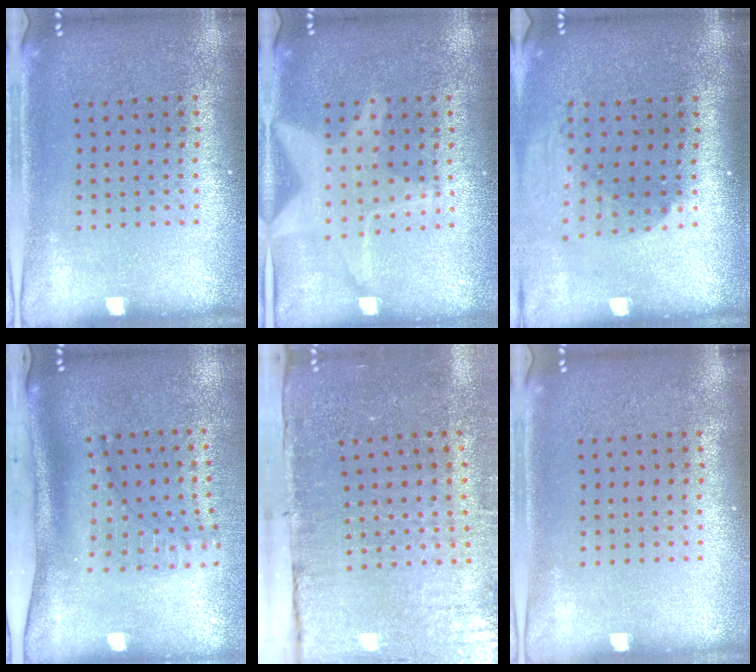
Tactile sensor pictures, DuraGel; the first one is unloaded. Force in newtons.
{"total": 3.0, "press": 3.0, "slide": 0.4}
{"total": 2.0, "press": 1.5, "slide": 1.3}
{"total": 2.0, "press": 1.5, "slide": 1.3}
{"total": 4.5, "press": 3.8, "slide": 2.5}
{"total": 0.0}